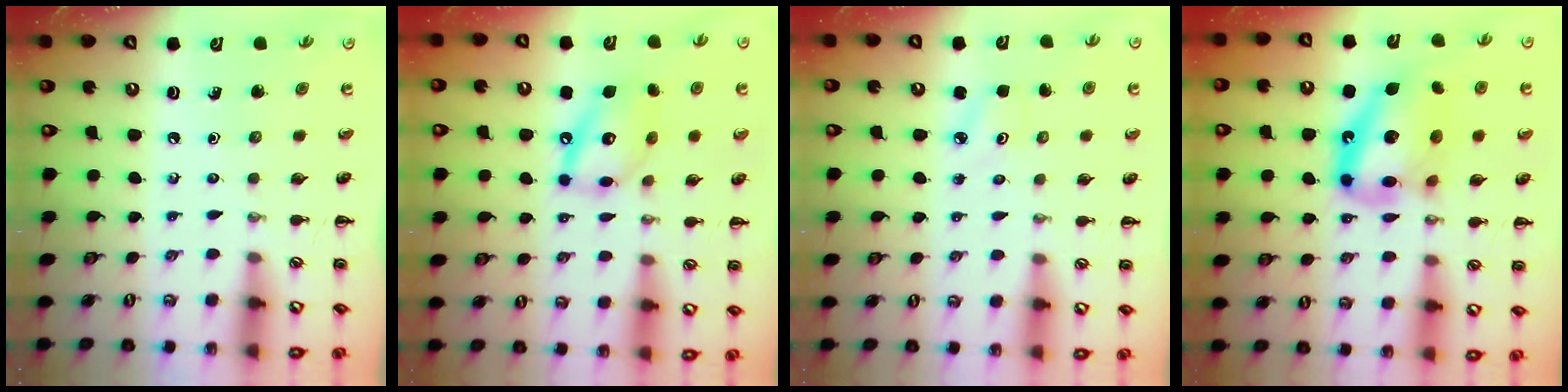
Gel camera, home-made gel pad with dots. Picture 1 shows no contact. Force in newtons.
{"total": 13.2, "press": 13.1, "slide": 1.6}
{"total": 2.7, "press": 2.6, "slide": 0.8}
{"total": 17.3, "press": 16.9, "slide": 4.0}